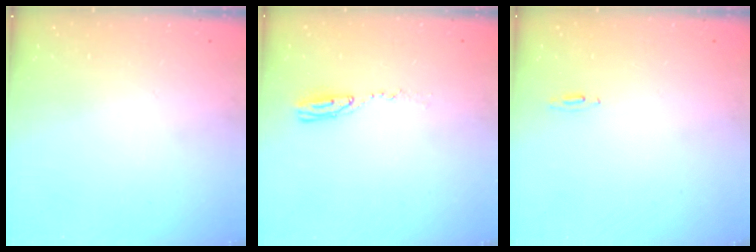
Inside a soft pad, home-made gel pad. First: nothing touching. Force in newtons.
{"total": 4.8, "press": 4.7, "slide": 0.4}
{"total": 3.8, "press": 2.8, "slide": 2.6}